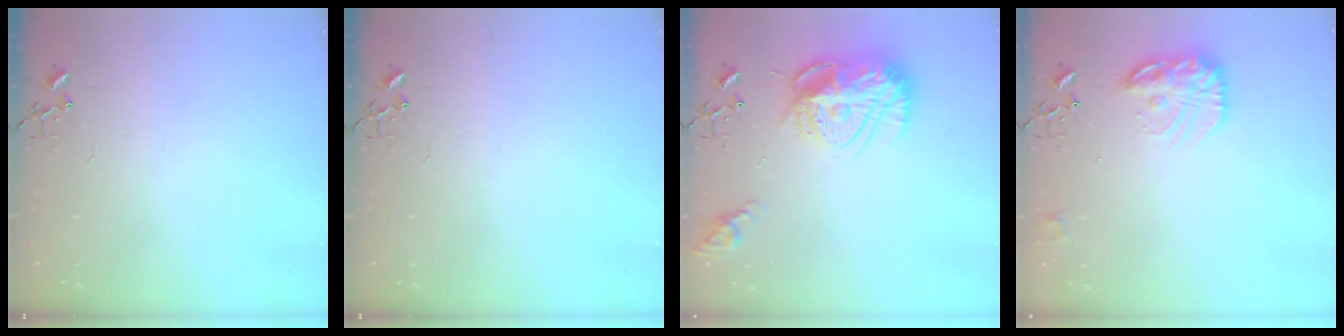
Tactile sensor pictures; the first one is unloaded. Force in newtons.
{"total": 0.0}
{"total": 17.2, "press": 17.2, "slide": 1.4}
{"total": 15.4, "press": 15.3, "slide": 1.0}